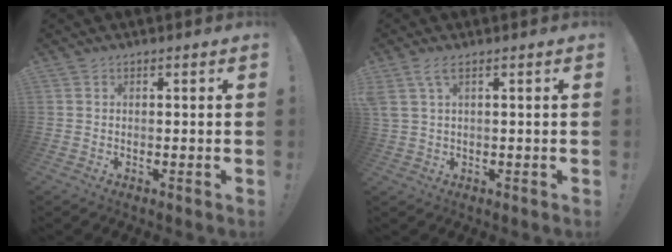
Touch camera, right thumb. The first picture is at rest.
{"total": 3.5, "force": [1.6, 0.9, 2.9], "torque": [-0.059, -0.001, 0.031]}